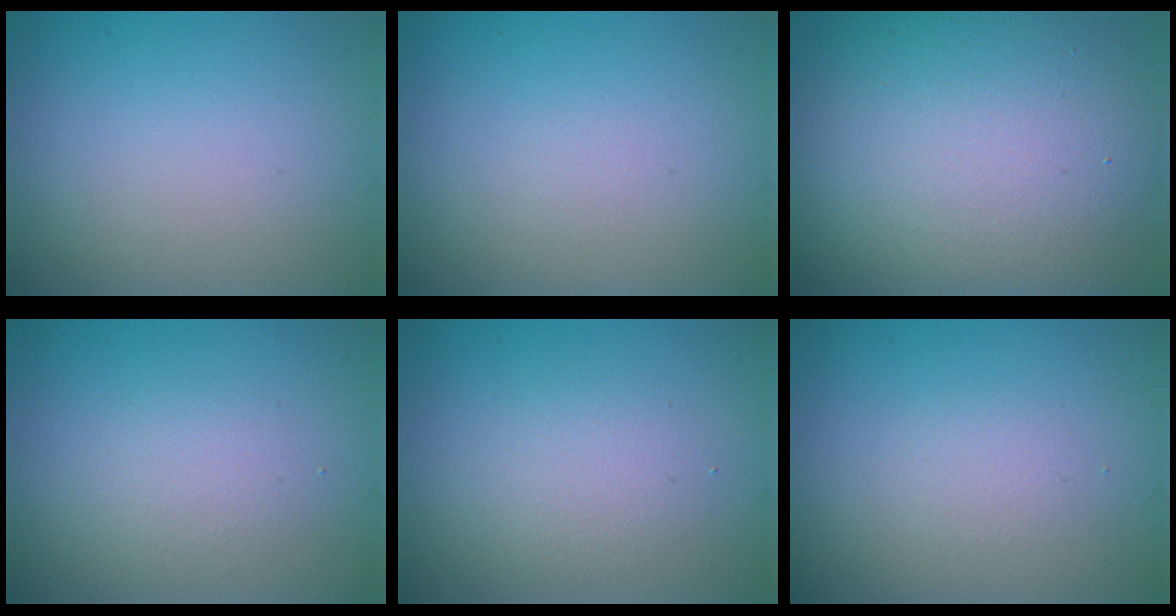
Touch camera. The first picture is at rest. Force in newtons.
{"total": 0.0}
{"total": 14.2, "press": 14.2, "slide": 1.1}
{"total": 1.7, "press": 1.7, "slide": 0.1}
{"total": 2.2, "press": 2.2, "slide": 0.2}
{"total": 0.9, "press": 0.9, "slide": 0.2}